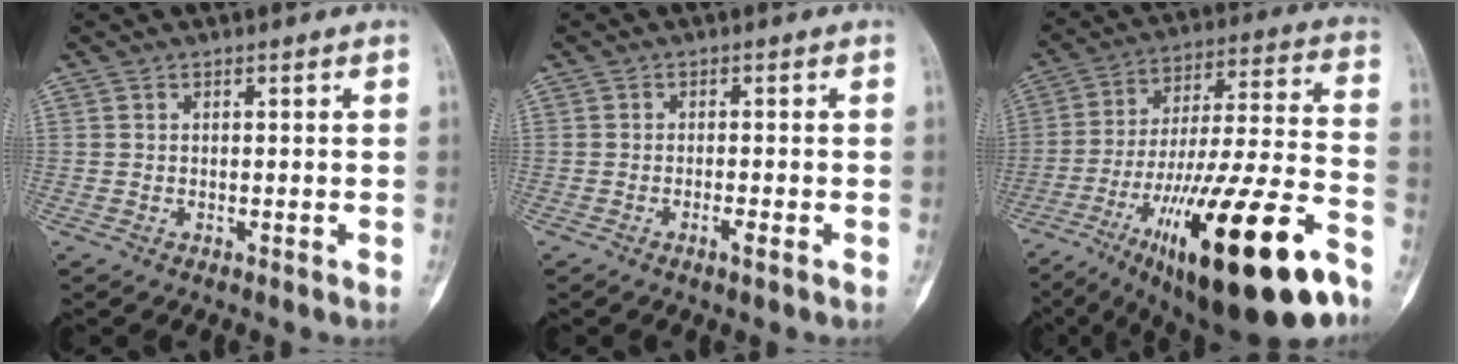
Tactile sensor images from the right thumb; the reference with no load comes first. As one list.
[{"total": 1.8, "force": [-1.0, 0.2, 1.5], "torque": [-0.028, 0.001, -0.019]}, {"total": 30.8, "force": [-16.4, 7.0, 25.1], "torque": [-0.384, 0.058, -0.258]}]